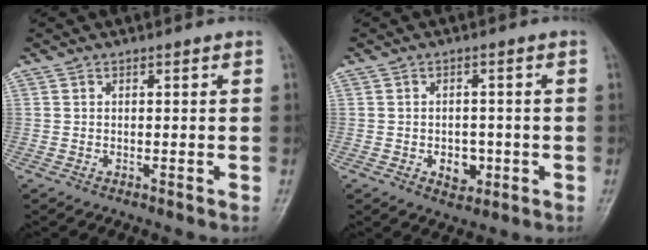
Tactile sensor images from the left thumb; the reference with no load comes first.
{"total": 4.4, "force": [-1.2, 3.2, 2.7], "torque": [-0.019, 0.005, -0.010]}